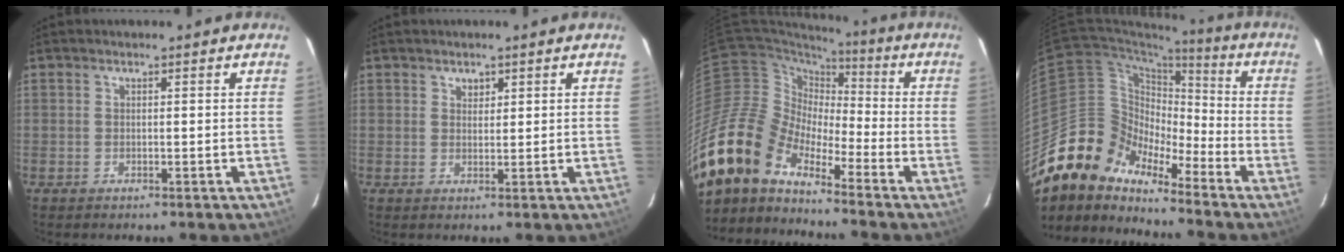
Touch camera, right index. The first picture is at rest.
{"total": 1.6, "force": [1.0, 1.2, 0.5], "torque": [-0.002, 0.005, 0.016]}
{"total": 17.7, "force": [-13.8, 7.4, 8.4], "torque": [-0.151, -0.023, -0.273]}
{"total": 13.1, "force": [-11.2, 6.0, 3.1], "torque": [-0.056, 0.025, -0.224]}